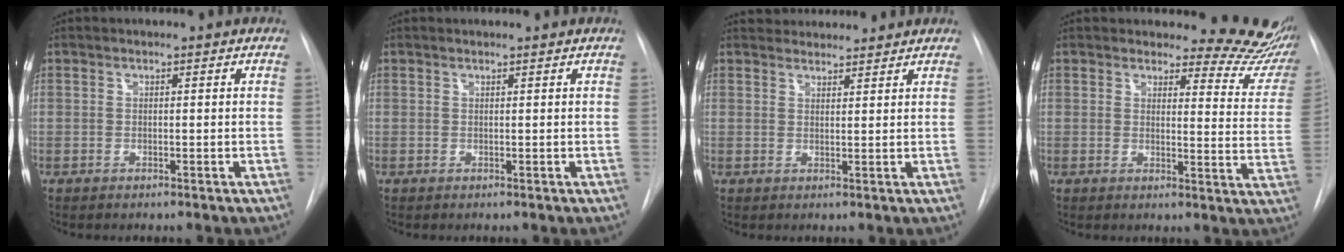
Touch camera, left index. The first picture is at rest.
{"total": 0.0}
{"total": 5.7, "force": [5.6, 1.1, 0.8], "torque": [-0.009, 0.026, 0.073]}
{"total": 12.3, "force": [11.8, 3.1, 1.6], "torque": [0.015, -0.093, 0.096]}